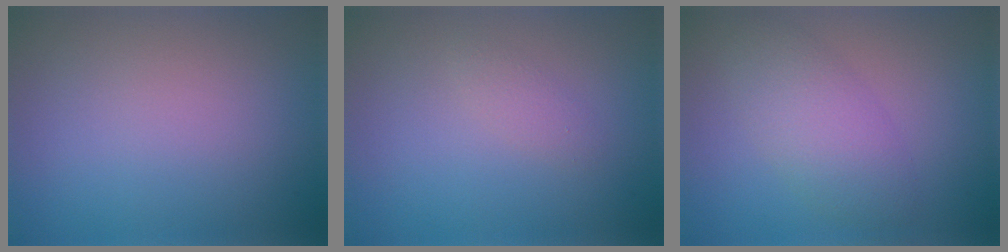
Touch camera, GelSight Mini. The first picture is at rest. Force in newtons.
{"total": 1.0, "press": 1.0, "slide": 0.1}
{"total": 4.1, "press": 4.1, "slide": 0.3}